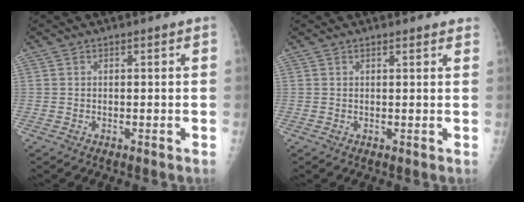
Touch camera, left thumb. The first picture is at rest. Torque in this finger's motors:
{"motor_torque": [-0.28, 0.05, -0.11, -0.15, 0.02]}